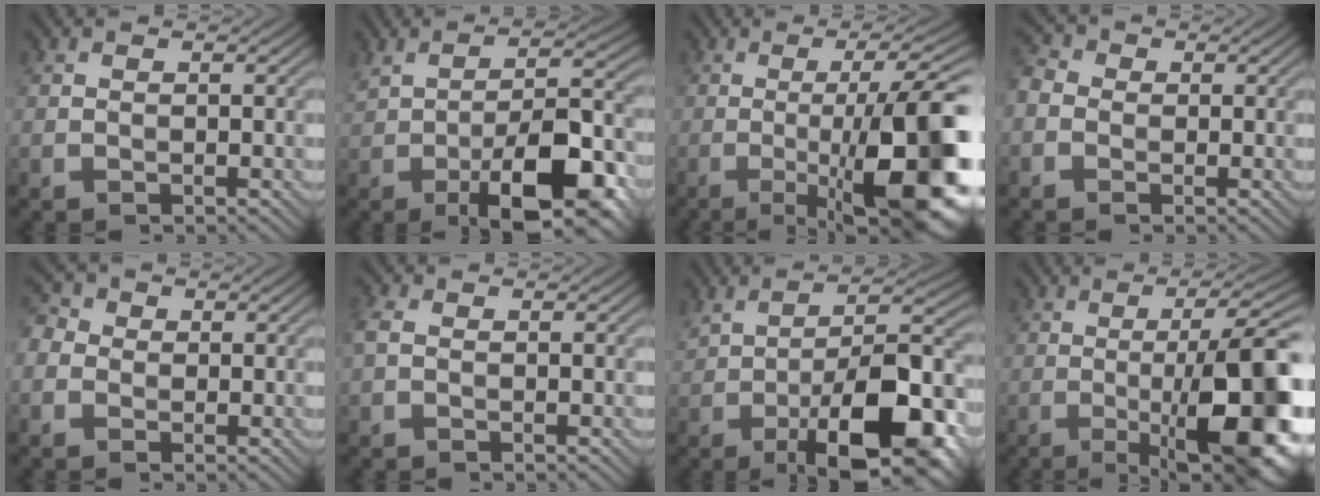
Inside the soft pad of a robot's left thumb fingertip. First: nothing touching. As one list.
[{"total": 12.5, "force": [-4.0, 4.6, 10.9], "torque": [-0.184, -0.010, -0.062]}, {"total": 16.6, "force": [-4.1, 3.9, 15.7], "torque": [-0.184, 0.012, -0.054]}, {"total": 3.3, "force": [-1.0, 2.7, 1.6], "torque": [-0.049, 0.003, -0.030]}, {"total": 3.2, "force": [-0.7, 2.8, 1.4], "torque": [-0.045, 0.006, -0.019]}, {"total": 2.0, "force": [-0.2, 1.3, 1.6], "torque": [-0.051, 0.004, -0.013]}, {"total": 14.8, "force": [-4.8, 5.3, 13.0], "torque": [-0.207, -0.005, -0.076]}, {"total": 16.4, "force": [-3.8, 4.0, 15.4], "torque": [-0.188, 0.011, -0.052]}]